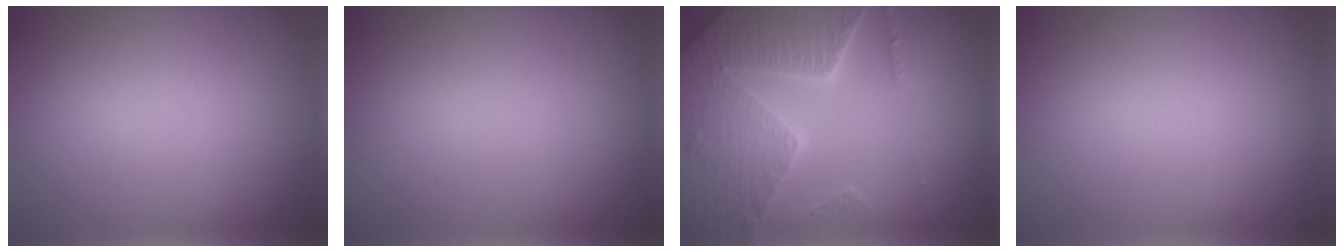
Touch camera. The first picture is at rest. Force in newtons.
{"total": 0.0}
{"total": 8.2, "press": 5.9, "slide": 5.7}
{"total": 0.0}